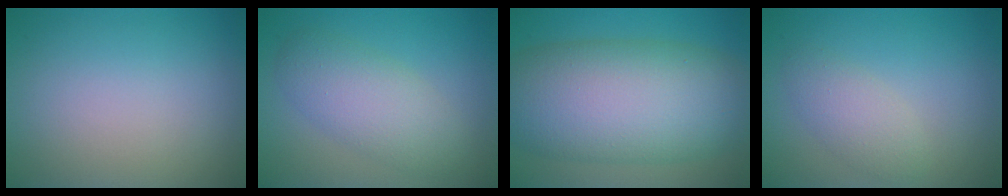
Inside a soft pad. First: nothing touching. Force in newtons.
{"total": 4.7, "press": 4.7, "slide": 0.3}
{"total": 13.1, "press": 13.1, "slide": 0.5}
{"total": 2.4, "press": 2.4, "slide": 0.1}